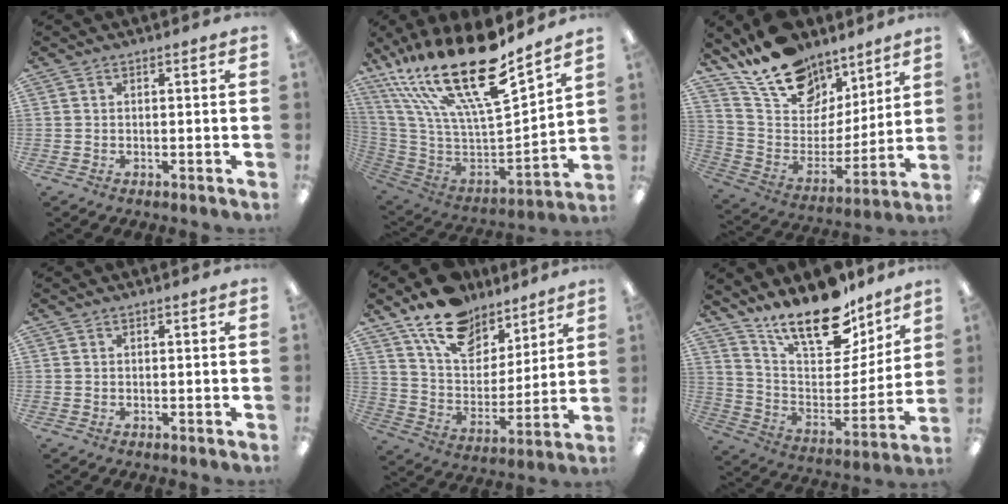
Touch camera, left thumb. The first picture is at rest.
{"total": 28.4, "force": [19.2, 9.1, 18.9], "torque": [-0.342, -0.133, 0.329]}
{"total": 19.3, "force": [14.8, 10.4, 6.7], "torque": [-0.140, -0.097, 0.275]}
{"total": 0.0}
{"total": 16.3, "force": [12.4, 8.6, 6.2], "torque": [-0.116, -0.073, 0.229]}
{"total": 21.1, "force": [16.6, 8.0, 10.2], "torque": [-0.171, -0.117, 0.292]}